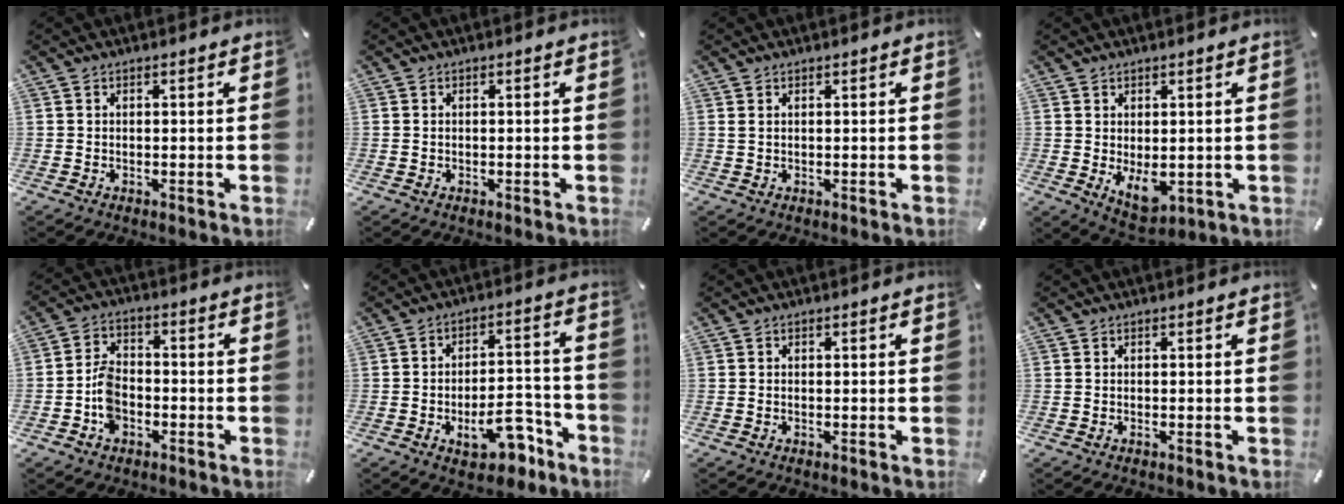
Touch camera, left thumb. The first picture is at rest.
{"total": 0.0}
{"total": 0.8, "force": [0.4, 0.2, 0.7], "torque": [-0.013, -0.001, 0.007]}
{"total": 6.2, "force": [-0.5, 4.3, 4.4], "torque": [-0.068, -0.005, -0.007]}
{"total": 6.9, "force": [-2.8, 4.9, 4.0], "torque": [-0.083, 0.017, -0.050]}
{"total": 12.5, "force": [-5.7, 6.7, 8.9], "torque": [-0.103, 0.030, -0.093]}
{"total": 0.0}
{"total": 0.0}